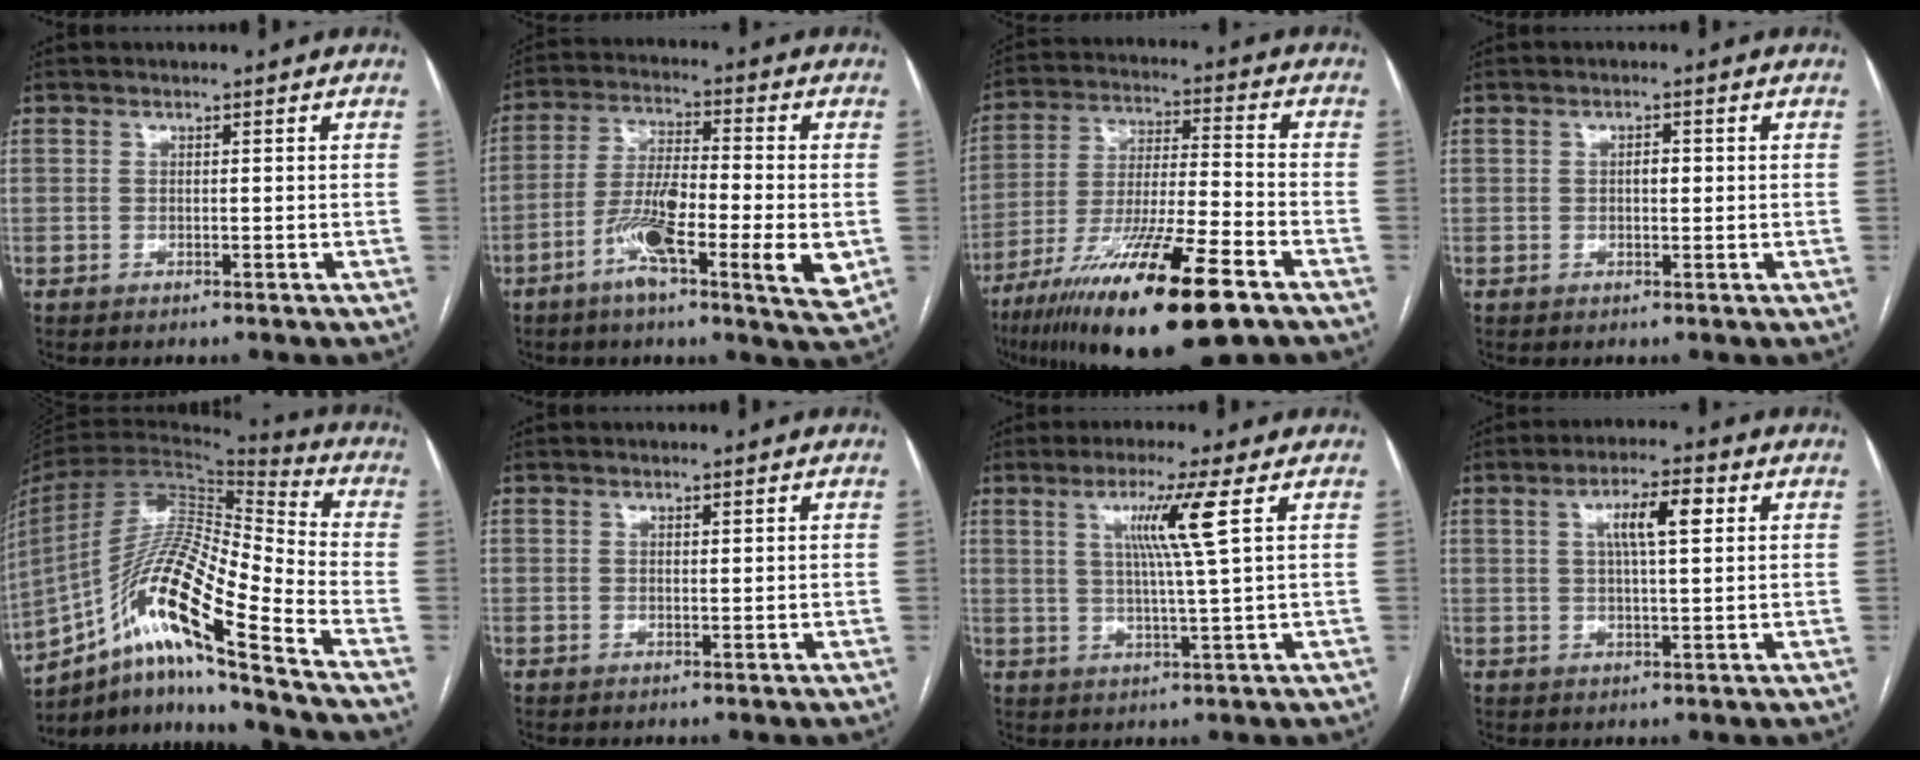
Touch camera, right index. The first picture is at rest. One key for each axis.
{"total": 19.4, "fx": -6.0, "fy": 2.9, "fz": 18.2, "tx": -0.289, "ty": -0.011, "tz": -0.099}
{"total": 21.1, "fx": -12.6, "fy": 2.0, "fz": 16.8, "tx": -0.289, "ty": -0.044, "tz": -0.219}
{"total": 1.6, "fx": 0.1, "fy": 0.7, "fz": 1.4, "tx": -0.021, "ty": 0.003, "tz": 0.000}
{"total": 18.9, "fx": -11.3, "fy": 0.3, "fz": 15.1, "tx": -0.307, "ty": -0.003, "tz": -0.209}
{"total": 0.6, "fx": 0.3, "fy": 0.2, "fz": 0.5, "tx": -0.008, "ty": -0.002, "tz": 0.004}
{"total": 7.2, "fx": 2.5, "fy": -1.6, "fz": 6.5, "tx": -0.121, "ty": -0.004, "tz": 0.049}
{"total": 6.4, "fx": 2.0, "fy": 1.2, "fz": 5.9, "tx": -0.106, "ty": 0.012, "tz": 0.034}